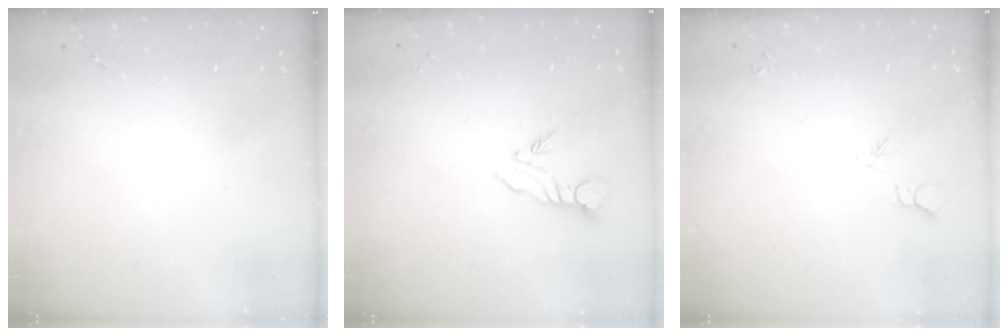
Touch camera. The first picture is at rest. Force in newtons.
{"total": 4.9, "press": 4.9, "slide": 0.1}
{"total": 3.9, "press": 3.9, "slide": 0.7}